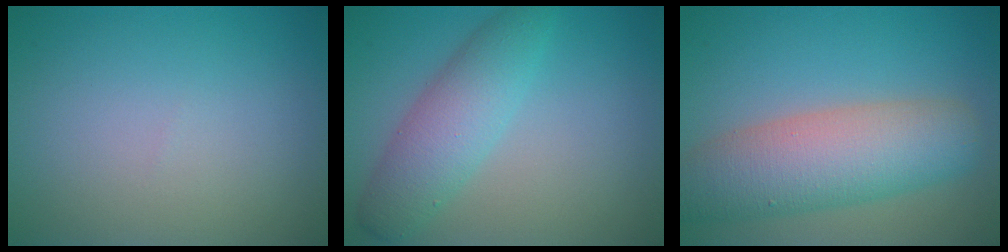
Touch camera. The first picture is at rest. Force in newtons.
{"total": 4.6, "press": 4.6, "slide": 0.1}
{"total": 7.8, "press": 7.8, "slide": 0.5}